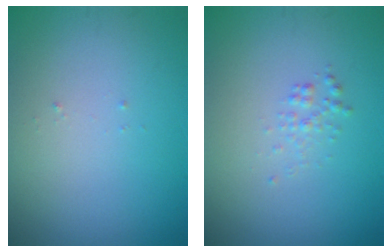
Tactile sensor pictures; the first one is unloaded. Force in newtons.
{"total": 1.0, "press": 1.0, "slide": 0.0}